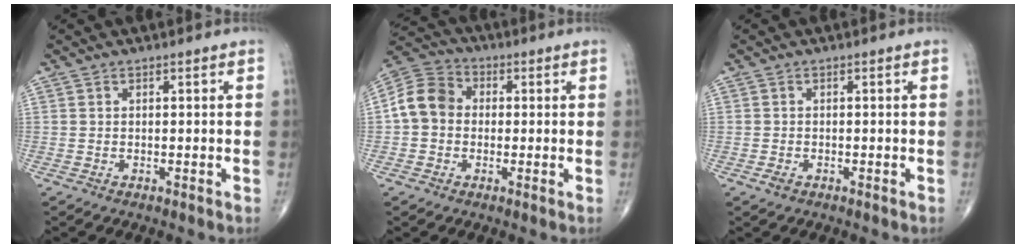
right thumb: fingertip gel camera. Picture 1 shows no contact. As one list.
[{"total": 8.8, "force": [-0.1, 7.4, 4.9], "torque": [-0.081, 0.029, -0.016]}, {"total": 1.1, "force": [-0.7, 0.7, 0.6], "torque": [-0.013, 0.001, -0.013]}]